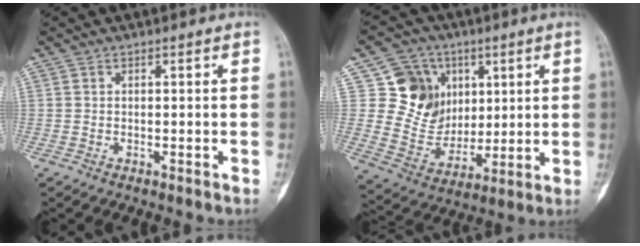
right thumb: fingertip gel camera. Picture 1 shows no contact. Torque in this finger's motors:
{"motor_torque": [-0.24, 0.87, -0.09, 0.18, 0.04]}